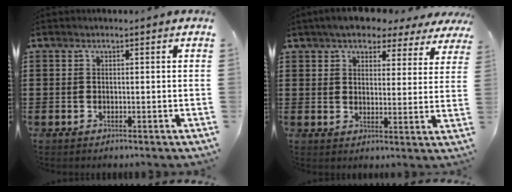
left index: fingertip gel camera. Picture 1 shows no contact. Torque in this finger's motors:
{"motor_torque": [2.14, 0.00, 1.05, 0.21]}